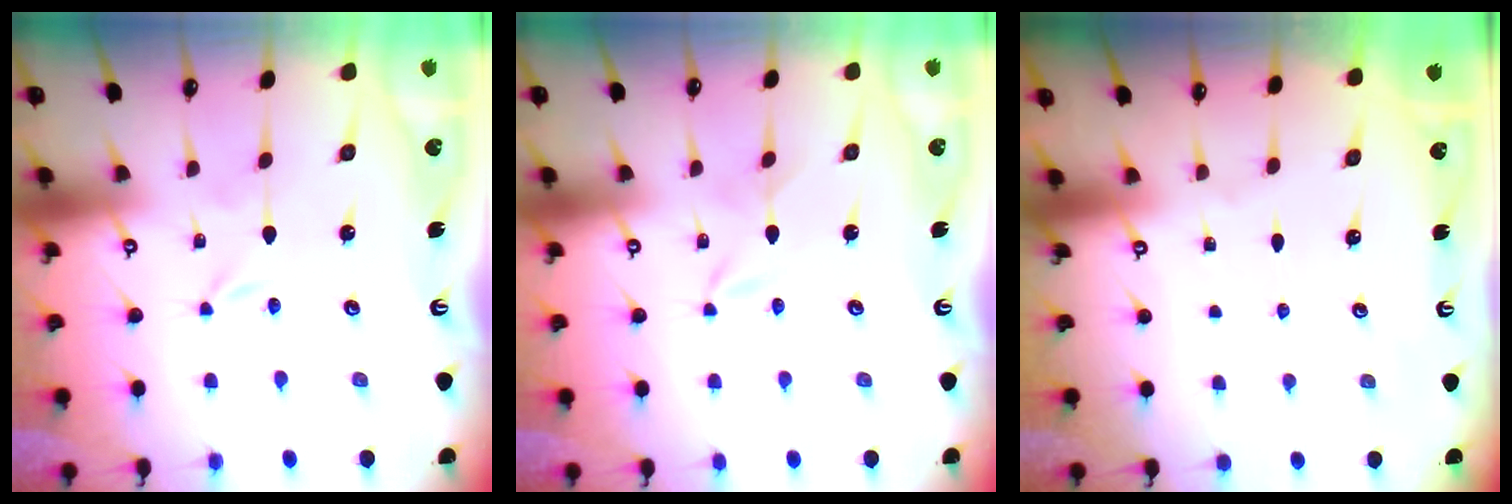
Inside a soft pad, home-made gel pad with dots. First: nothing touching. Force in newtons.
{"total": 1.4, "press": 1.4, "slide": 0.2}
{"total": 0.0}